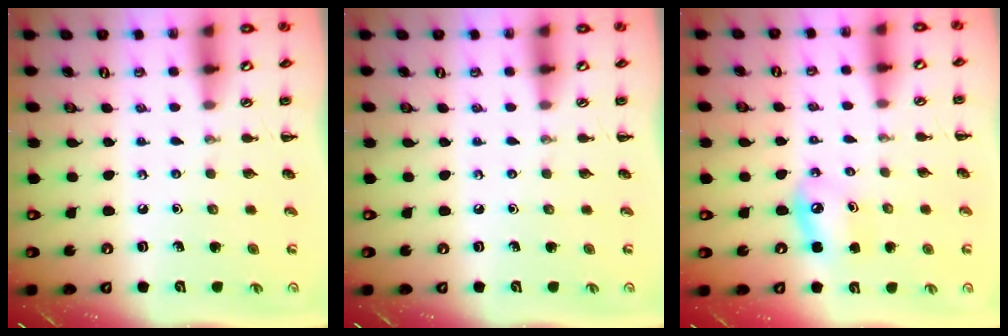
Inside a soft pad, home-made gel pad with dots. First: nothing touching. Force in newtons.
{"total": 0.0}
{"total": 6.7, "press": 6.5, "slide": 1.6}